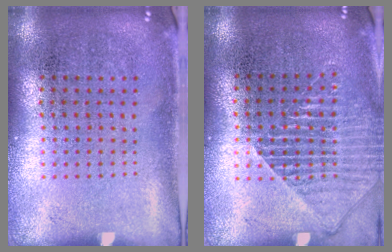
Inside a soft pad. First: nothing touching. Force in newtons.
{"total": 1.6, "press": 1.4, "slide": 0.8}